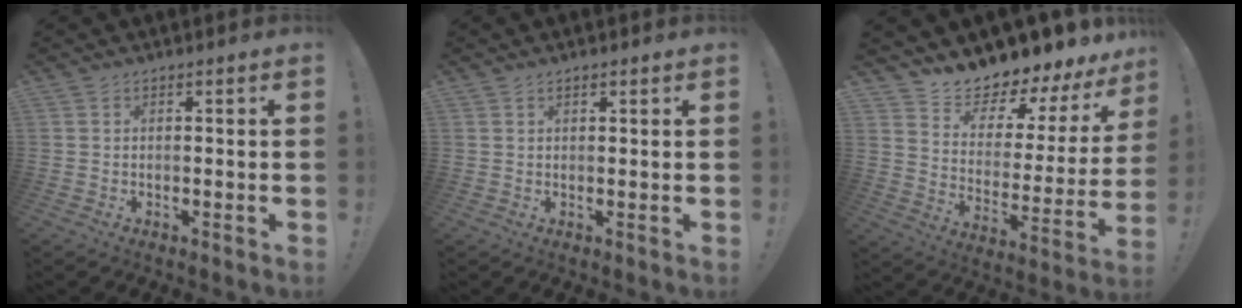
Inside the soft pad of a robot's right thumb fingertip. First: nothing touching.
{"total": 1.1, "force": [0.9, 0.4, 0.4], "torque": [0.000, -0.003, 0.016]}
{"total": 8.4, "force": [8.2, 1.6, 1.1], "torque": [-0.021, -0.103, 0.132]}